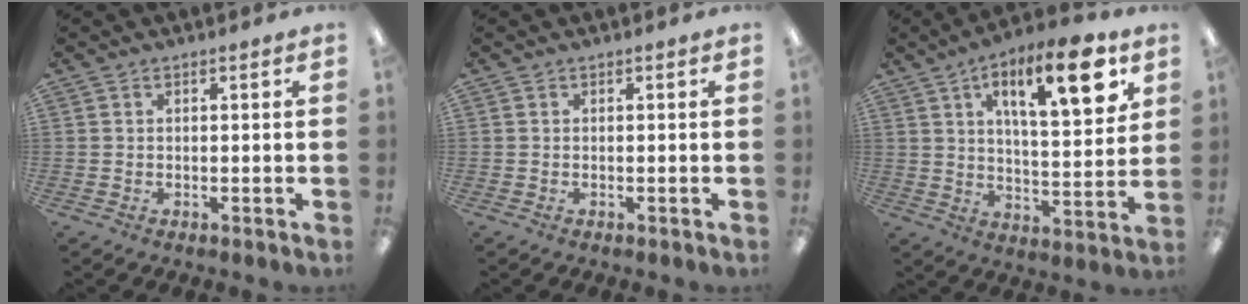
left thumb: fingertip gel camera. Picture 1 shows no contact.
{"total": 0.0}
{"total": 17.6, "force": [8.8, 6.1, 14.0], "torque": [-0.196, -0.033, 0.131]}